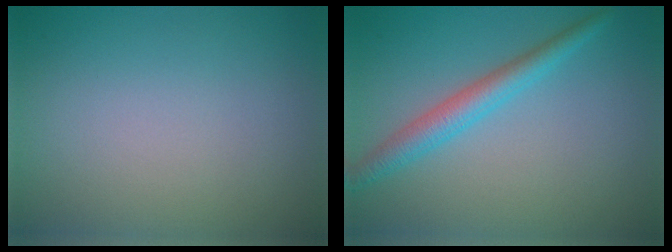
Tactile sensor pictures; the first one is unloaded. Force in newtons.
{"total": 2.9, "press": 2.9, "slide": 0.1}